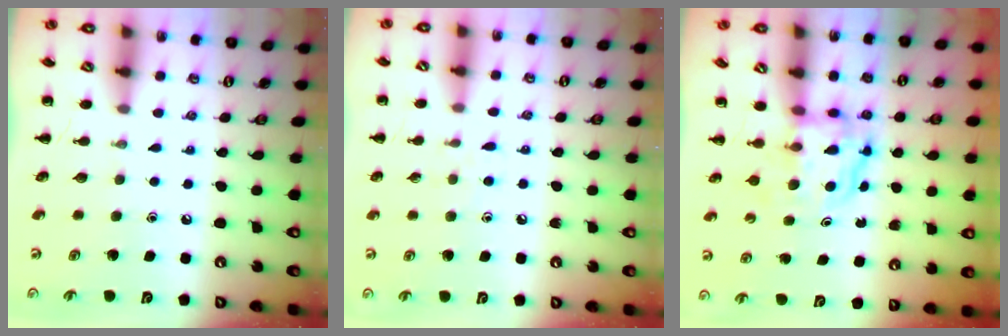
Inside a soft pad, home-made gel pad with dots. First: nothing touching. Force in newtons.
{"total": 4.6, "press": 4.3, "slide": 1.7}
{"total": 4.0, "press": 4.0, "slide": 0.4}